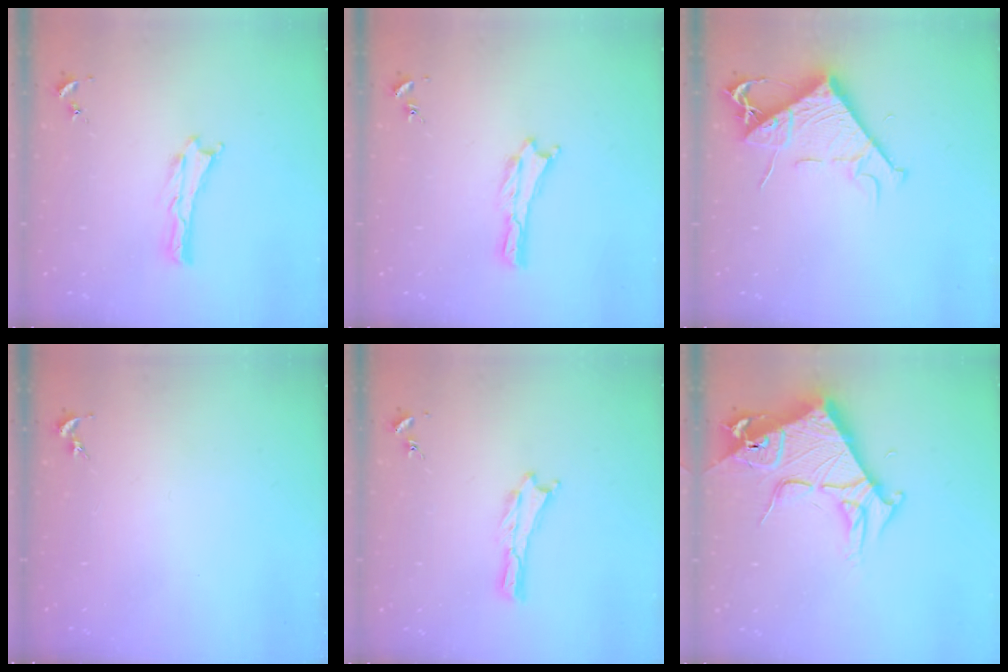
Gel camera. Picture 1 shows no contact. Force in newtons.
{"total": 0.0}
{"total": 8.2, "press": 8.1, "slide": 1.1}
{"total": 0.0}
{"total": 0.0}
{"total": 9.2, "press": 9.2, "slide": 0.9}